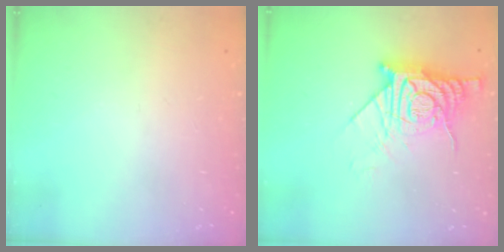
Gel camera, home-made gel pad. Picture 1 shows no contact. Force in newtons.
{"total": 14.3, "press": 14.2, "slide": 1.6}